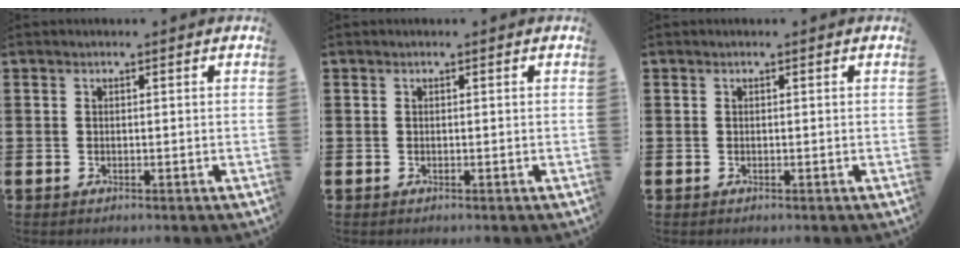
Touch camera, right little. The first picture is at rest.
{"total": 0.0}
{"total": 0.0}